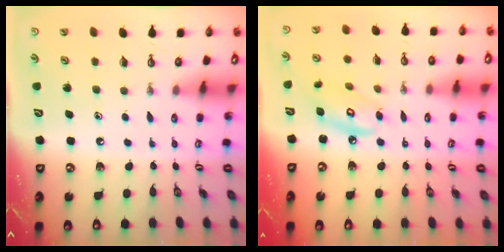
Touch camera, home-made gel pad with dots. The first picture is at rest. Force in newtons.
{"total": 8.1, "press": 8.1, "slide": 0.5}